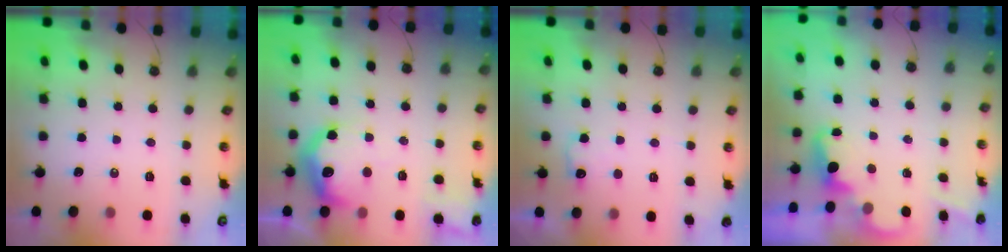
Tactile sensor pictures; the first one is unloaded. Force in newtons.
{"total": 20.4, "press": 20.3, "slide": 1.4}
{"total": 8.3, "press": 8.2, "slide": 0.5}
{"total": 2.4, "press": 2.3, "slide": 0.5}